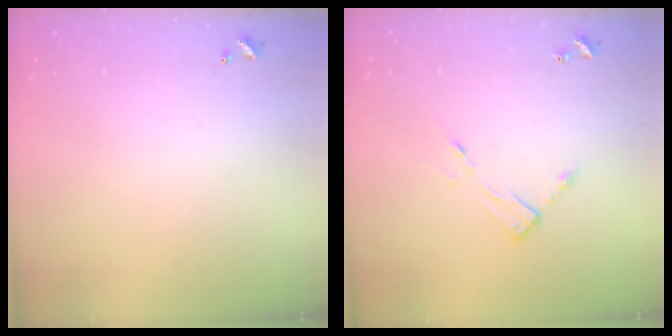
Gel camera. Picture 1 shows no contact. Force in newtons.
{"total": 4.2, "press": 4.2, "slide": 0.5}